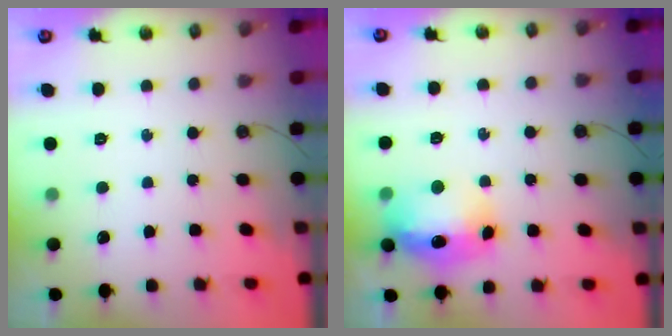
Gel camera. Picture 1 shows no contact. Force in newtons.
{"total": 13.9, "press": 13.8, "slide": 1.5}